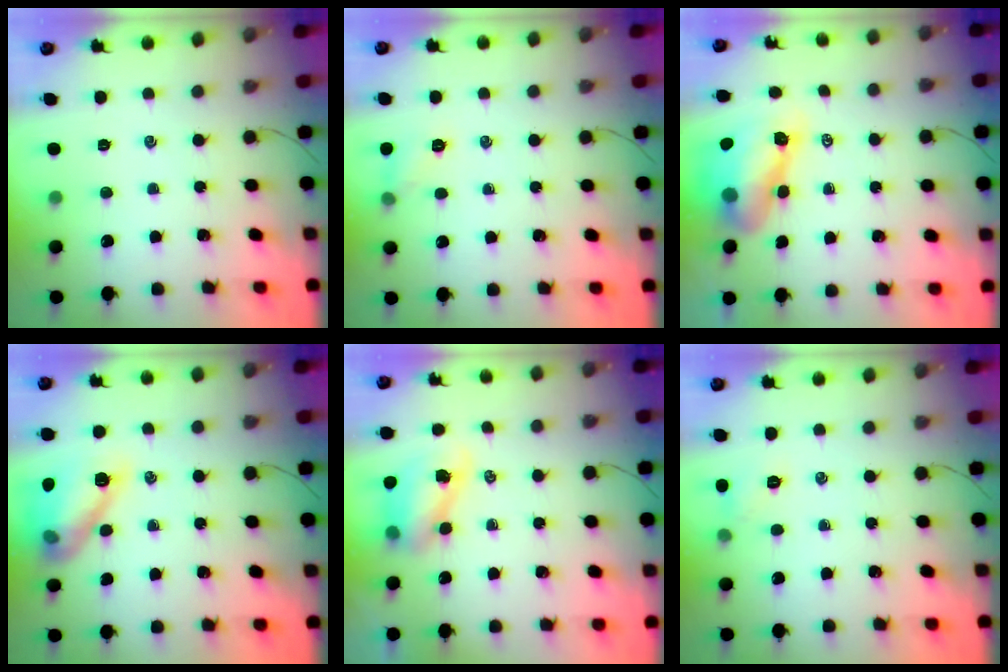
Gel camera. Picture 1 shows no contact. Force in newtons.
{"total": 6.6, "press": 6.5, "slide": 1.3}
{"total": 10.6, "press": 10.2, "slide": 3.0}
{"total": 13.9, "press": 13.9, "slide": 0.9}
{"total": 8.0, "press": 7.8, "slide": 1.8}
{"total": 4.5, "press": 4.3, "slide": 1.3}